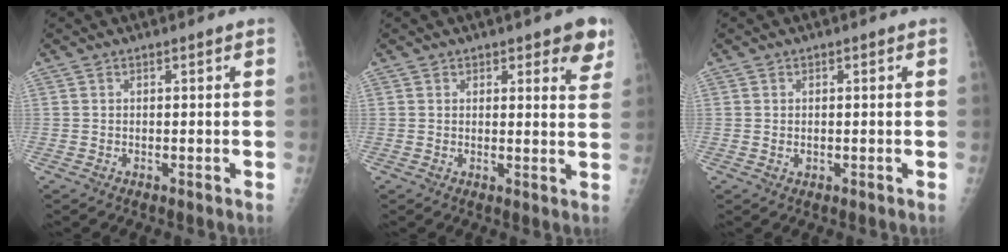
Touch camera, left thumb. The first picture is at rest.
{"total": 5.5, "force": [3.5, 2.6, 3.4], "torque": [-0.003, -0.017, 0.037]}
{"total": 0.9, "force": [0.0, 0.7, 0.5], "torque": [-0.008, -0.001, 0.001]}